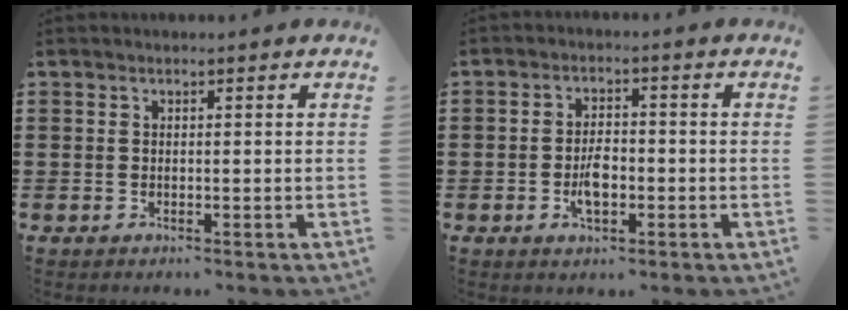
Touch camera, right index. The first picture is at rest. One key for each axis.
{"total": 4.3, "fx": -1.2, "fy": 2.0, "fz": 3.6, "tx": -0.078, "ty": 0.001, "tz": -0.024}